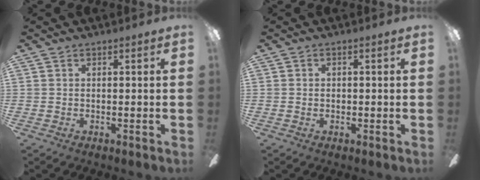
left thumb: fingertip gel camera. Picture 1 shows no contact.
{"total": 1.1, "force": [-0.2, 0.7, 0.9], "torque": [-0.016, 0.003, -0.005]}